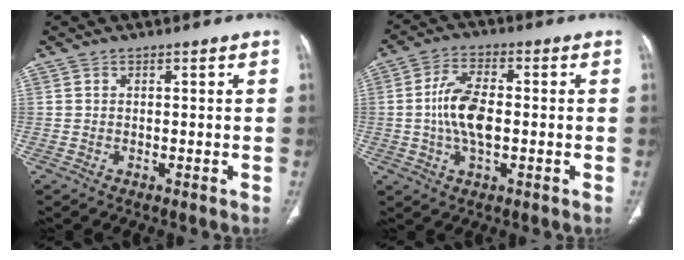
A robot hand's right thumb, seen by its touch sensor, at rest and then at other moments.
{"total": 10.0, "force": [-0.6, 5.1, 8.6], "torque": [-0.167, 0.011, -0.014]}